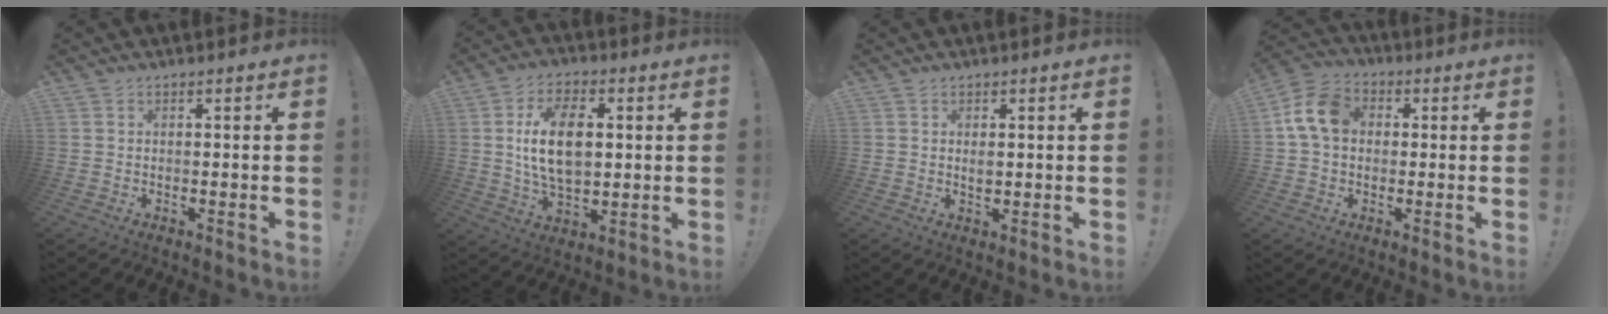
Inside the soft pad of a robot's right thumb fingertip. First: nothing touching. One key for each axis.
{"total": 15.2, "fx": 1.9, "fy": 8.8, "fz": 12.2, "tx": -0.219, "ty": 0.002, "tz": 0.029}
{"total": 1.7, "fx": 0.2, "fy": 1.2, "fz": 1.1, "tx": -0.007, "ty": -0.004, "tz": 0.001}
{"total": 11.6, "fx": 1.9, "fy": 8.6, "fz": 7.5, "tx": -0.138, "ty": 0.014, "tz": 0.042}